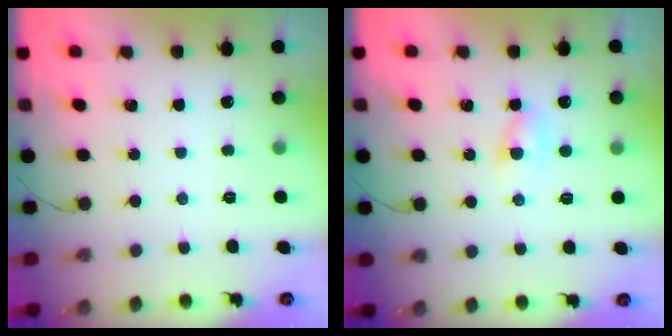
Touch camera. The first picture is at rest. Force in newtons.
{"total": 2.3, "press": 2.1, "slide": 0.9}